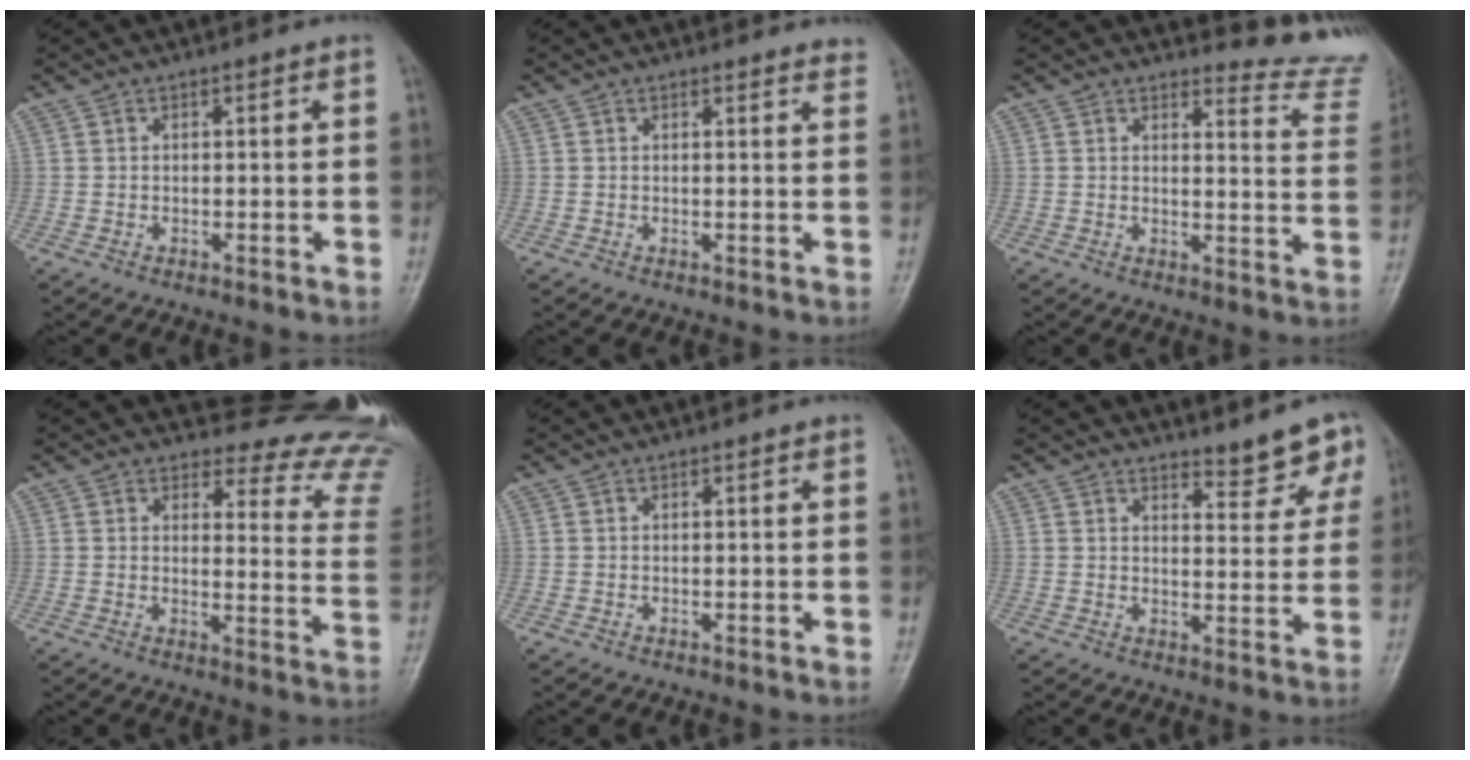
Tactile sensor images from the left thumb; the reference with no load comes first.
{"total": 3.6, "force": [3.5, 0.8, 0.4], "torque": [0.009, -0.016, 0.024]}
{"total": 10.7, "force": [10.7, 0.7, -1.1], "torque": [0.047, -0.149, 0.095]}
{"total": 18.9, "force": [18.4, 4.2, 1.3], "torque": [0.047, -0.197, 0.166]}
{"total": 0.0}
{"total": 5.8, "force": [5.1, 1.9, 2.2], "torque": [-0.004, -0.045, 0.059]}